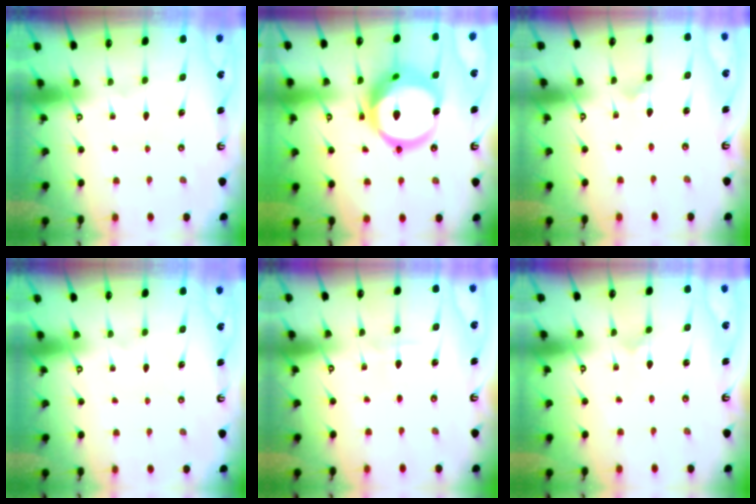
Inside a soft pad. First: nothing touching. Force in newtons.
{"total": 17.0, "press": 16.9, "slide": 2.1}
{"total": 2.9, "press": 2.9, "slide": 0.1}
{"total": 0.0}
{"total": 2.2, "press": 2.2, "slide": 0.3}
{"total": 0.0}